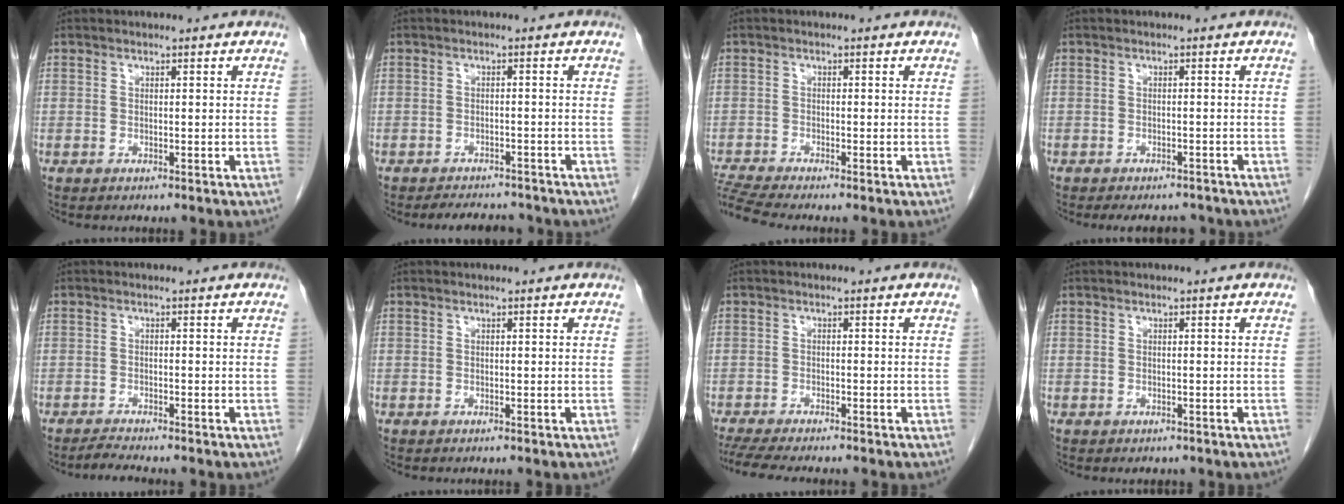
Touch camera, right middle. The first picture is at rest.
{"total": 5.5, "force": [-5.1, 1.7, 1.2], "torque": [-0.013, -0.001, -0.069]}
{"total": 4.4, "force": [-3.9, -1.2, 1.4], "torque": [-0.038, -0.015, -0.077]}
{"total": 5.9, "force": [-5.3, 2.0, 1.7], "torque": [-0.015, -0.002, -0.064]}
{"total": 2.4, "force": [-2.3, -0.4, 0.7], "torque": [-0.021, -0.011, -0.043]}
{"total": 0.0}
{"total": 8.8, "force": [-7.6, 0.8, 4.4], "torque": [-0.061, -0.014, -0.115]}
{"total": 0.9, "force": [-0.7, 0.5, 0.2], "torque": [-0.005, 0.000, -0.007]}